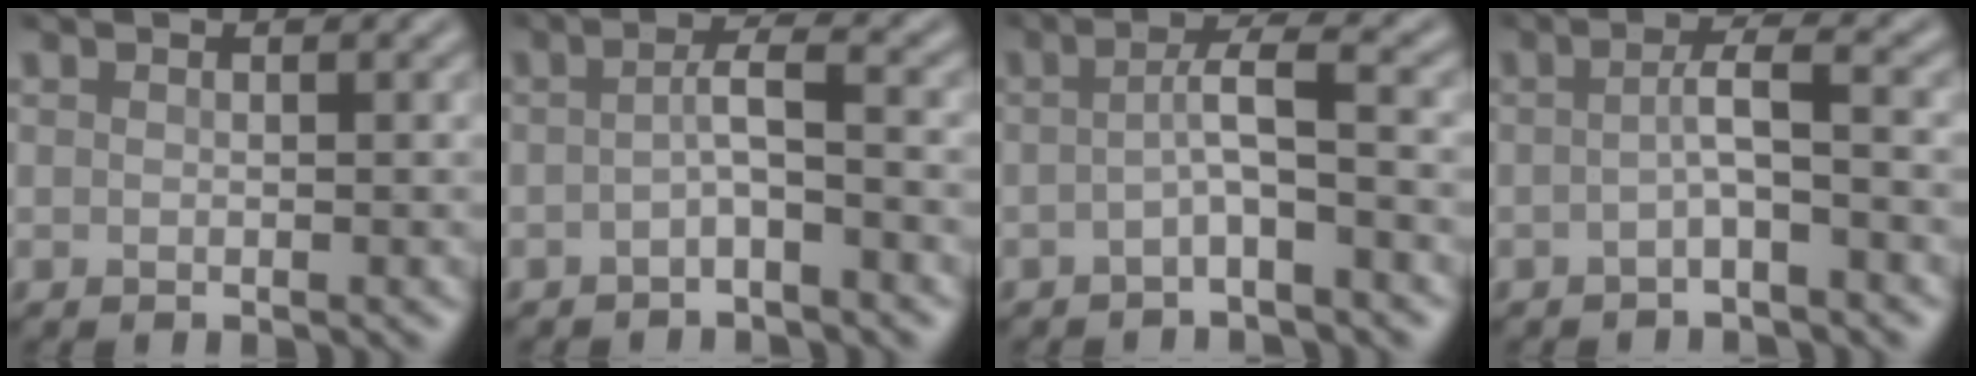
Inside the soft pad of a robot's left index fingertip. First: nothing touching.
{"total": 2.2, "force": [-0.8, 0.3, 2.0], "torque": [-0.038, 0.008, -0.021]}
{"total": 2.7, "force": [-0.7, 0.2, 2.6], "torque": [-0.048, 0.009, -0.020]}
{"total": 2.4, "force": [-0.7, 0.2, 2.3], "torque": [-0.045, 0.005, -0.018]}